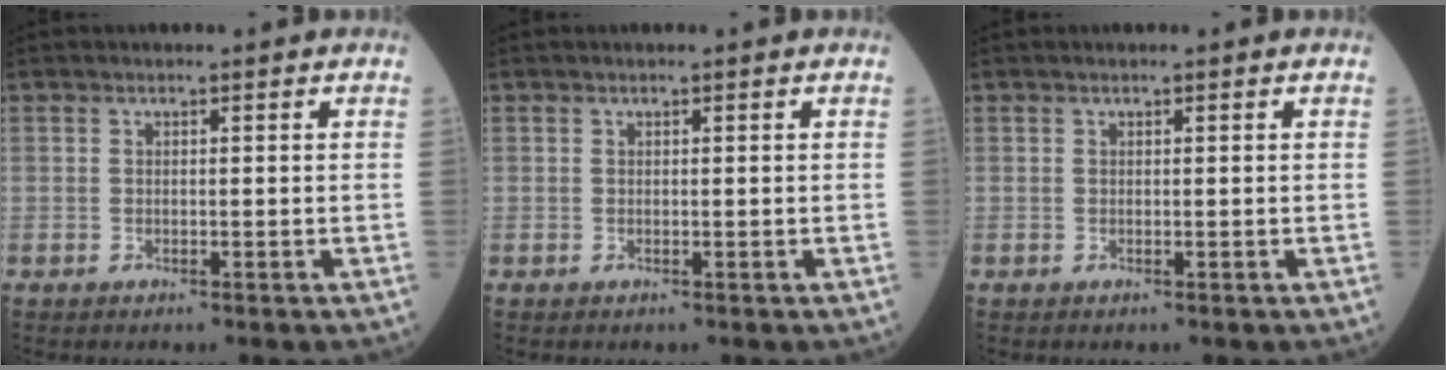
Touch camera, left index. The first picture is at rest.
{"total": 0.0}
{"total": 0.0}